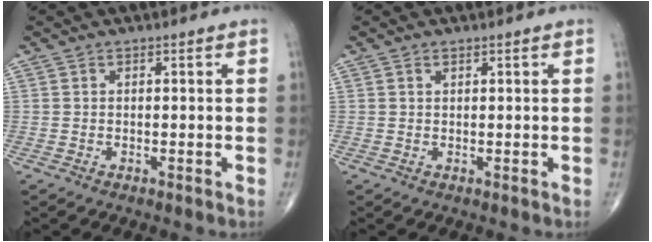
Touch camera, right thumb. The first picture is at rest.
{"total": 0.7, "force": [0.5, 0.3, 0.4], "torque": [0.000, -0.001, 0.007]}